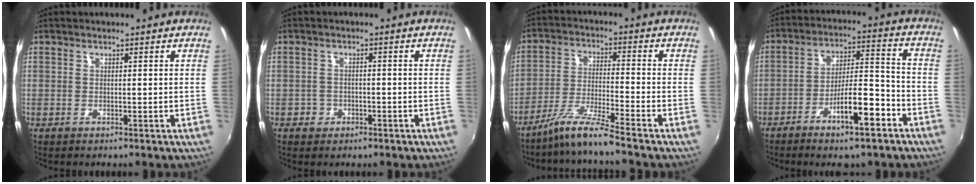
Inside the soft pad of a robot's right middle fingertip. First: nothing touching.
{"total": 3.0, "force": [-1.4, 2.6, 0.6], "torque": [-0.017, 0.001, -0.023]}
{"total": 7.2, "force": [-6.2, -1.4, 3.3], "torque": [-0.073, 0.002, -0.120]}
{"total": 10.7, "force": [-6.4, 2.5, 8.2], "torque": [-0.140, 0.014, -0.096]}